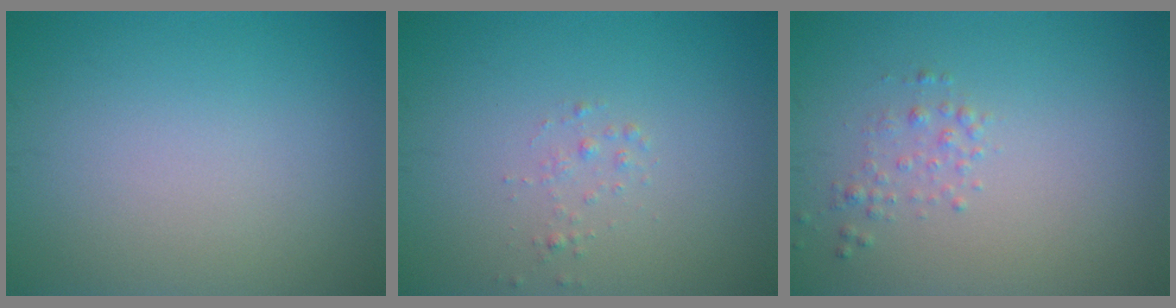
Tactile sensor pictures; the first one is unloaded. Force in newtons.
{"total": 0.8, "press": 0.8, "slide": 0.0}
{"total": 1.0, "press": 1.0, "slide": 0.0}